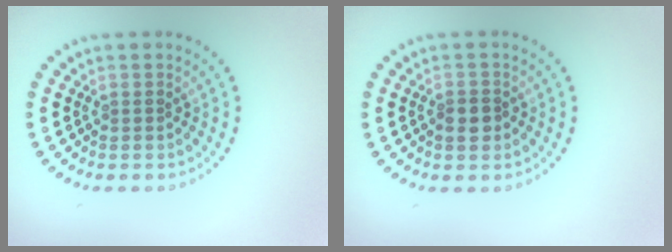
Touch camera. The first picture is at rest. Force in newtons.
{"total": 1.8, "press": 1.7, "slide": 0.6}